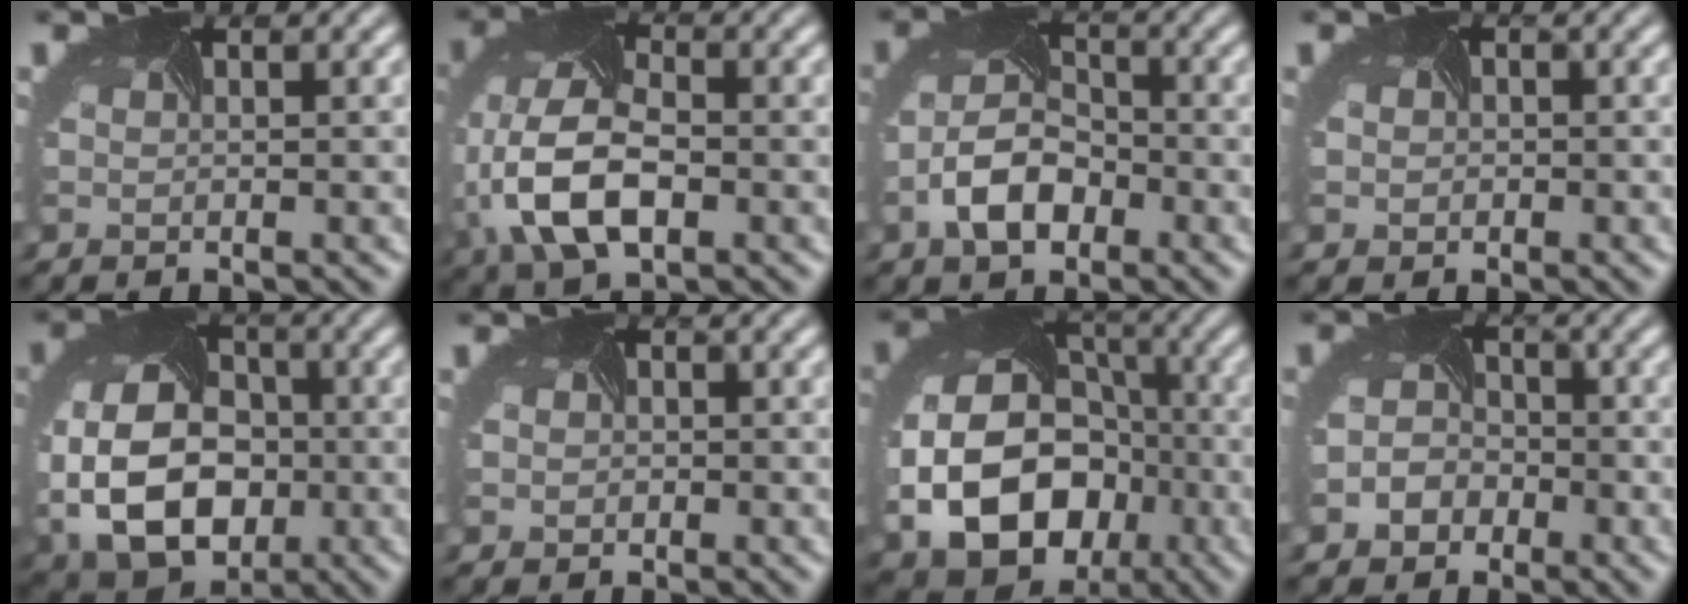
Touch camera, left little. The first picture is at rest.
{"total": 9.4, "force": [-2.1, 5.8, 7.2], "torque": [-0.177, -0.014, -0.039]}
{"total": 5.5, "force": [-2.4, 3.4, 3.6], "torque": [-0.079, -0.004, -0.048]}
{"total": 1.9, "force": [-0.1, 1.7, 0.7], "torque": [-0.007, -0.002, -0.002]}
{"total": 12.6, "force": [-2.4, 8.9, 8.6], "torque": [-0.180, -0.034, -0.031]}
{"total": 1.5, "force": [-0.2, 1.4, 0.5], "torque": [-0.003, -0.003, -0.002]}
{"total": 12.6, "force": [-3.4, 9.4, 7.6], "torque": [-0.149, -0.037, -0.039]}
{"total": 3.7, "force": [-1.8, 3.0, 1.1], "torque": [-0.007, 0.001, -0.032]}